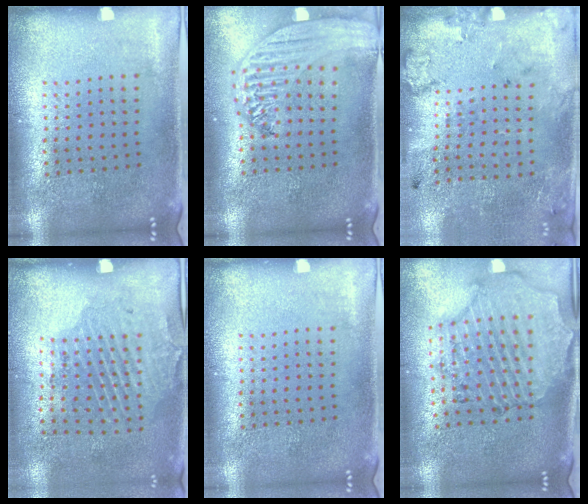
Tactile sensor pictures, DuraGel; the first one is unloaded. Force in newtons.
{"total": 2.9, "press": 2.4, "slide": 1.7}
{"total": 2.3, "press": 1.4, "slide": 1.9}
{"total": 1.9, "press": 1.2, "slide": 1.5}
{"total": 0.0}
{"total": 1.7, "press": 1.6, "slide": 0.3}